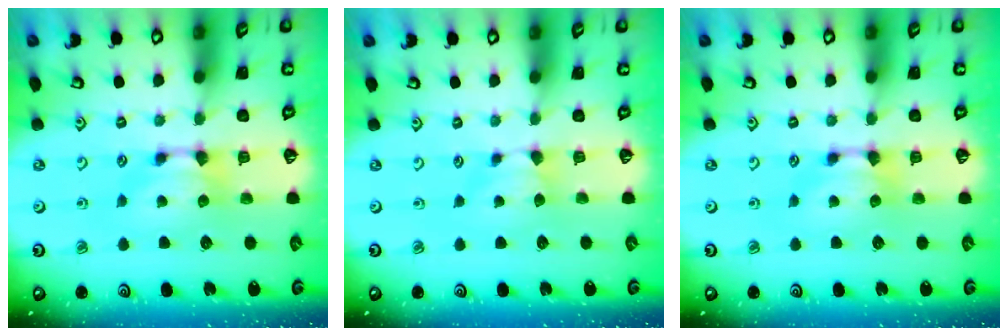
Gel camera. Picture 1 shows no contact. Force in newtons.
{"total": 1.6, "press": 1.4, "slide": 0.7}
{"total": 0.0}